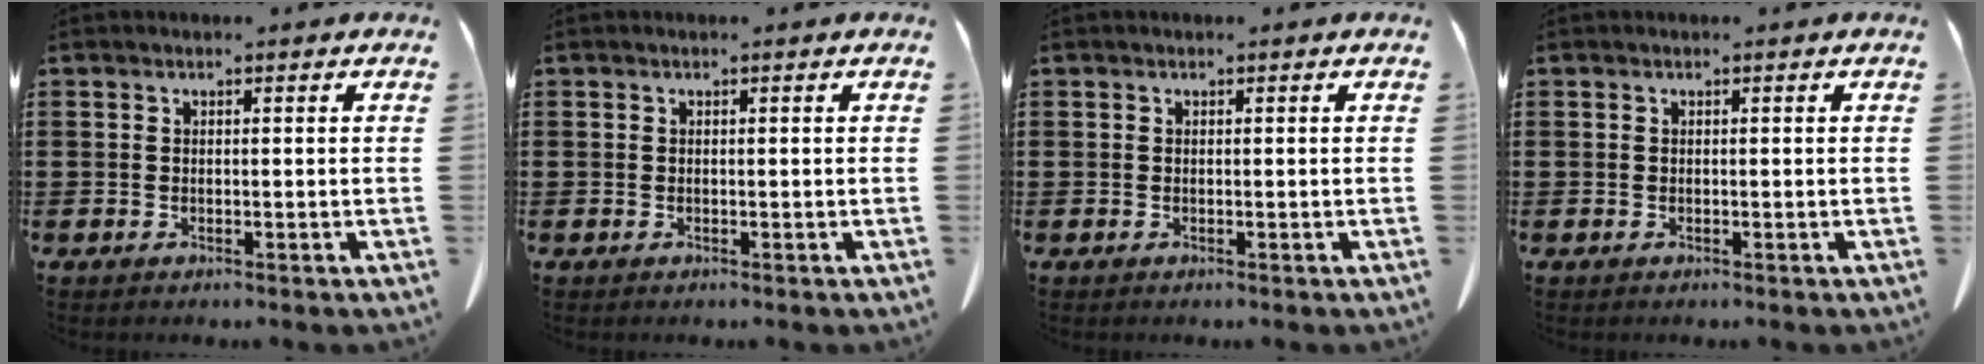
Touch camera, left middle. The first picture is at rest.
{"total": 0.0}
{"total": 0.0}
{"total": 0.0}